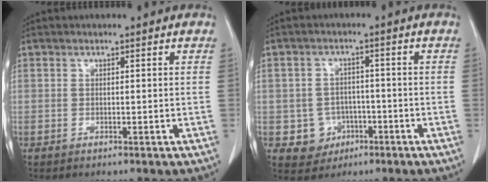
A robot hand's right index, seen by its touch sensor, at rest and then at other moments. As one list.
[{"total": 5.2, "force": [-1.8, 4.8, 0.7], "torque": [-0.004, 0.011, -0.019]}]